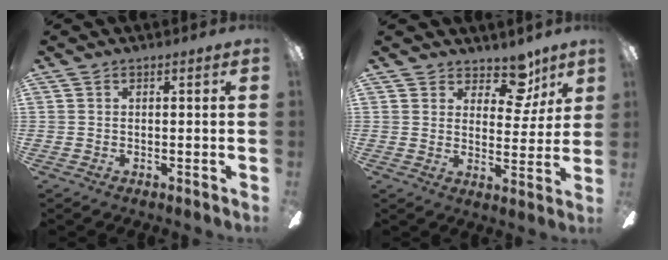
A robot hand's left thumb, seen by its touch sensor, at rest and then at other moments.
{"total": 10.3, "force": [7.2, 5.8, 4.5], "torque": [-0.058, -0.044, 0.130]}